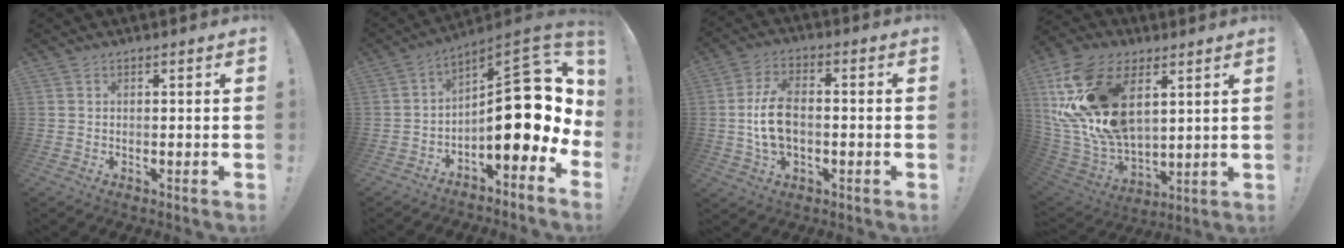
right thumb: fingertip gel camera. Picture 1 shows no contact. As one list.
[{"total": 19.2, "force": [-0.1, 8.5, 17.2], "torque": [-0.230, -0.007, 0.004]}, {"total": 10.5, "force": [-1.1, 6.6, 8.1], "torque": [-0.152, 0.005, -0.017]}, {"total": 26.0, "force": [9.1, 16.3, 18.1], "torque": [-0.377, -0.039, 0.178]}]